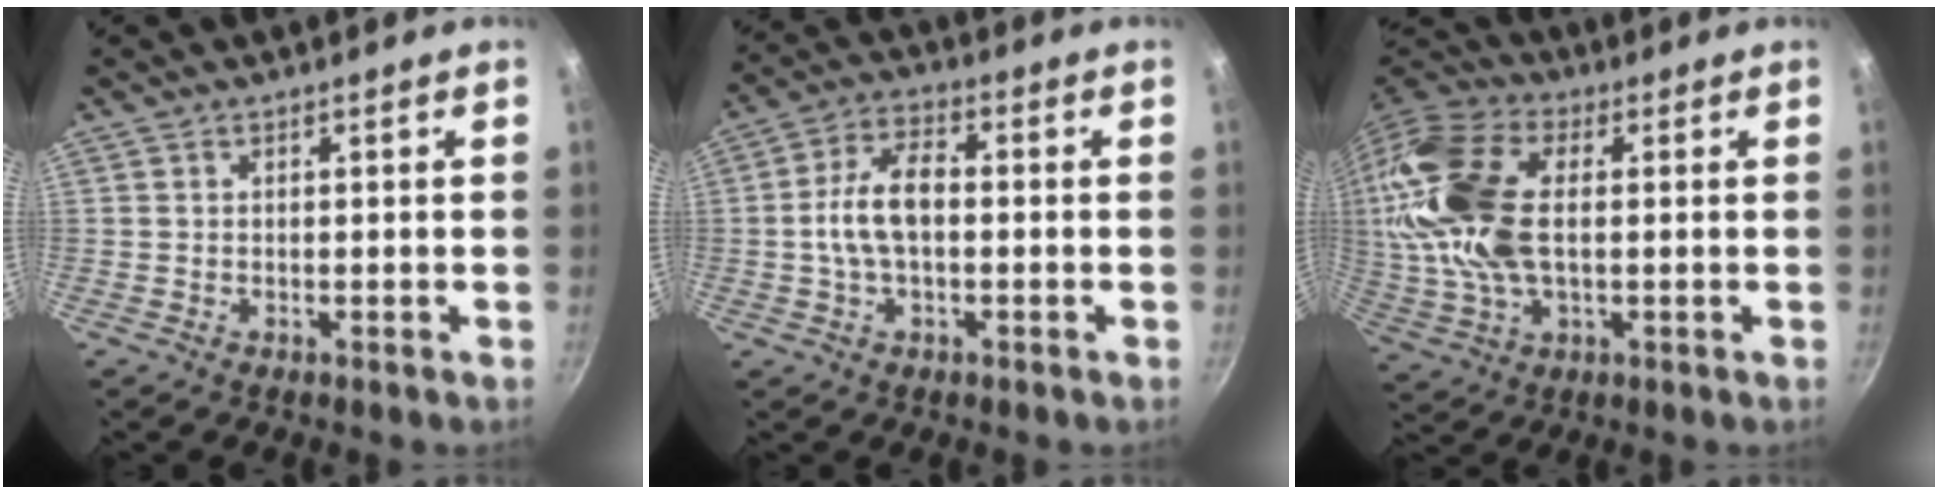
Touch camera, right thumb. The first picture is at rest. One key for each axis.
{"total": 9.1, "fx": -0.5, "fy": 5.1, "fz": 7.6, "tx": -0.135, "ty": 0.031, "tz": -0.016}
{"total": 20.5, "fx": 2.1, "fy": 11.8, "fz": 16.6, "tx": -0.330, "ty": 0.015, "tz": 0.030}